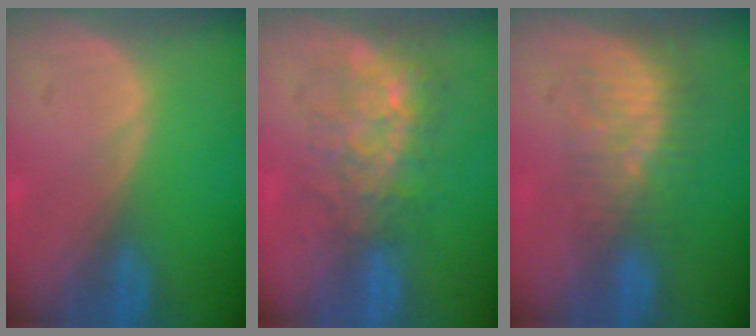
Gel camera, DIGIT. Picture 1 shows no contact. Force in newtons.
{"total": 7.6, "press": 7.0, "slide": 3.0}
{"total": 7.8, "press": 7.0, "slide": 3.3}